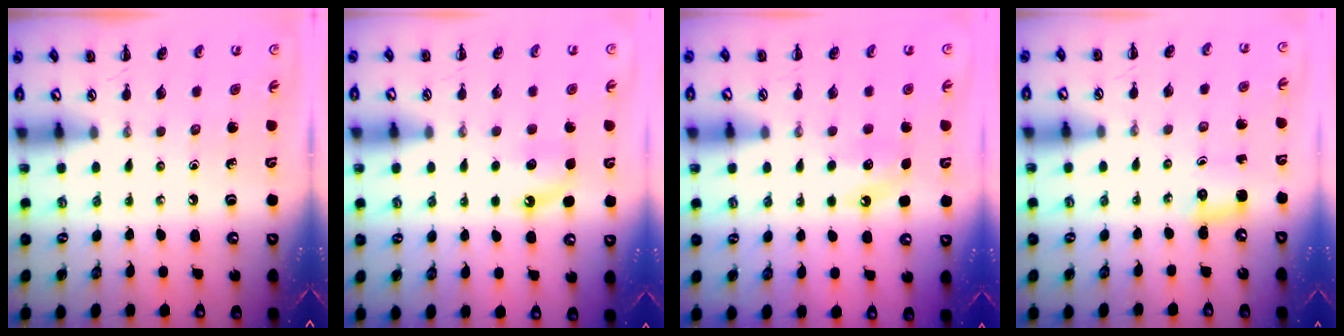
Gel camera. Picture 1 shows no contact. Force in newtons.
{"total": 4.2, "press": 4.0, "slide": 1.3}
{"total": 6.8, "press": 6.6, "slide": 1.6}
{"total": 2.6, "press": 2.5, "slide": 0.7}